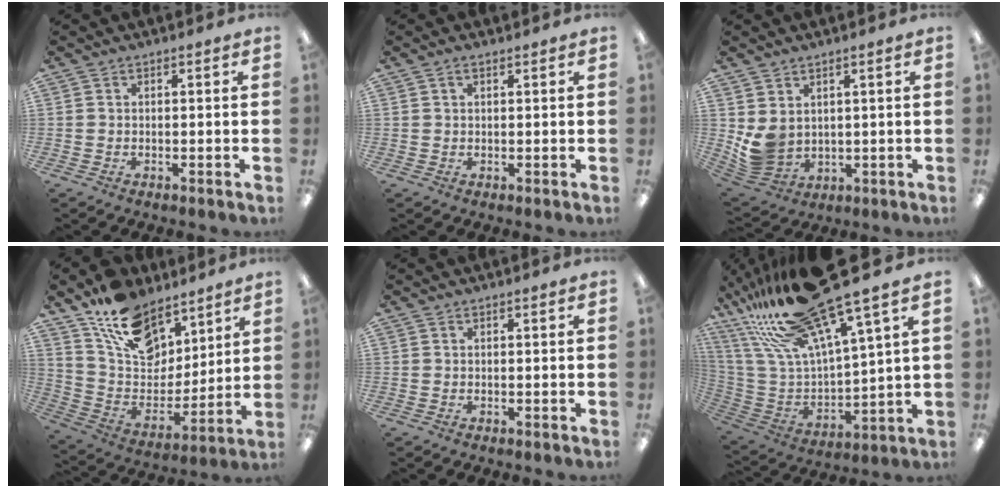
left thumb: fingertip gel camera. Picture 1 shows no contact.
{"total": 1.2, "force": [0.8, 0.5, 0.7], "torque": [-0.016, 0.001, 0.014]}
{"total": 5.9, "force": [2.2, 4.6, 2.9], "torque": [-0.082, -0.014, 0.045]}
{"total": 16.6, "force": [11.5, 9.6, 7.2], "torque": [-0.138, -0.067, 0.219]}
{"total": 0.0}
{"total": 27.6, "force": [20.1, 6.8, 17.6], "torque": [-0.330, -0.142, 0.337]}